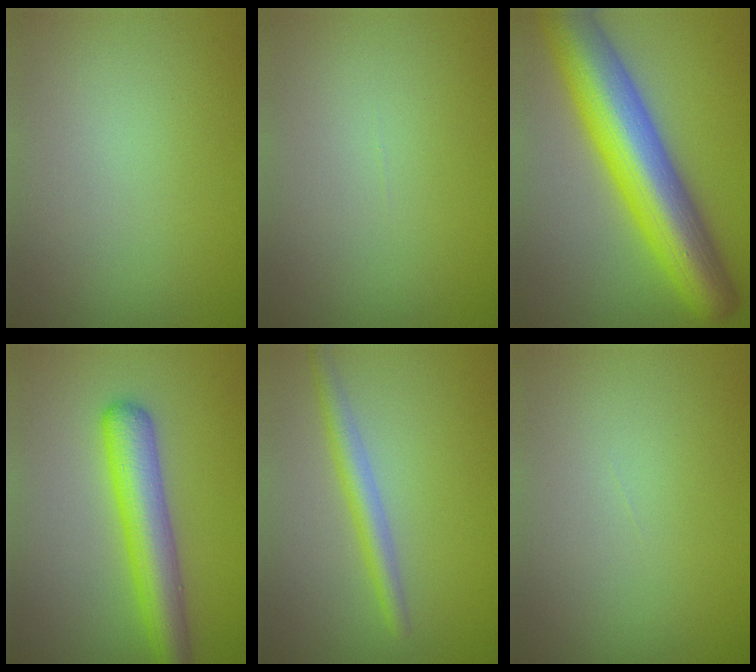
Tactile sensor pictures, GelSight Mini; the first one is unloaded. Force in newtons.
{"total": 0.0}
{"total": 11.8, "press": 11.8, "slide": 0.3}
{"total": 5.5, "press": 5.5, "slide": 0.2}
{"total": 2.5, "press": 2.5, "slide": 0.0}
{"total": 0.0}